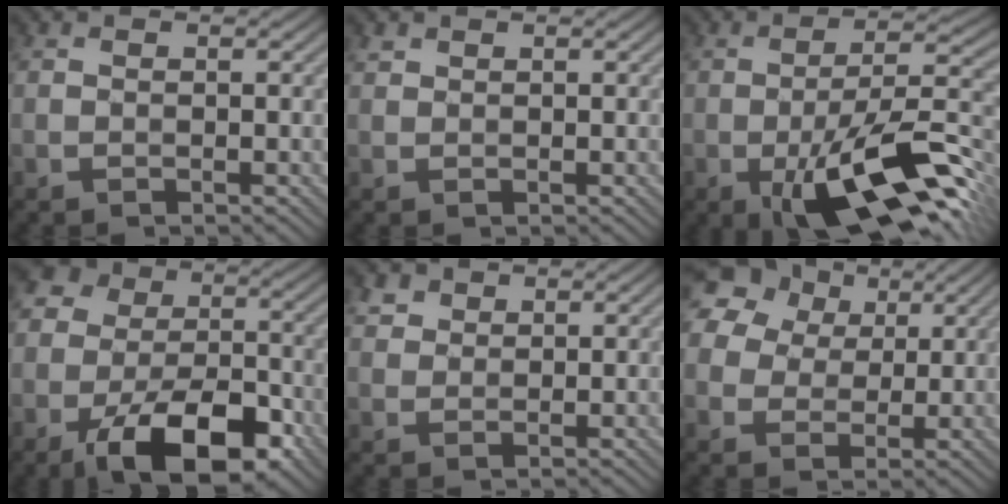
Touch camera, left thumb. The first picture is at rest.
{"total": 0.7, "force": [0.6, 0.3, 0.2], "torque": [-0.007, 0.000, 0.014]}
{"total": 15.1, "force": [-6.4, 4.7, 12.8], "torque": [-0.211, 0.001, -0.108]}
{"total": 15.2, "force": [-6.9, 9.1, 10.1], "torque": [-0.167, -0.016, -0.123]}
{"total": 2.1, "force": [1.4, 1.4, 0.6], "torque": [-0.016, 0.003, 0.030]}
{"total": 16.6, "force": [8.1, 12.4, 7.5], "torque": [-0.224, 0.049, 0.152]}